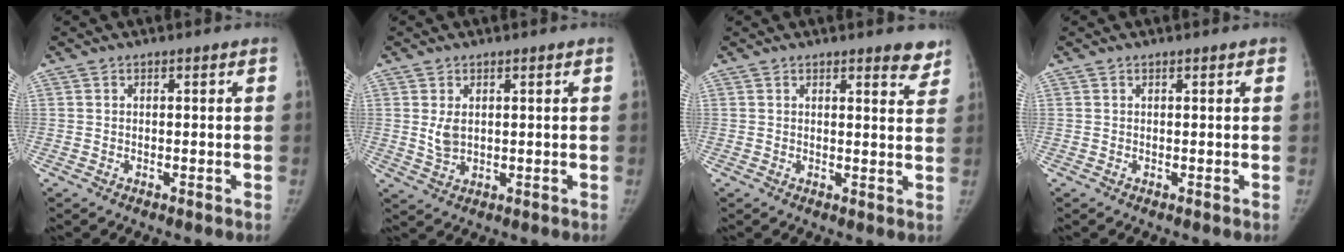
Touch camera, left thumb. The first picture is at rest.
{"total": 3.3, "force": [0.8, 2.1, 2.5], "torque": [-0.040, -0.011, 0.023]}
{"total": 4.4, "force": [3.5, 1.3, 2.3], "torque": [-0.004, -0.022, 0.036]}
{"total": 0.7, "force": [0.5, 0.2, 0.4], "torque": [-0.001, 0.001, 0.006]}